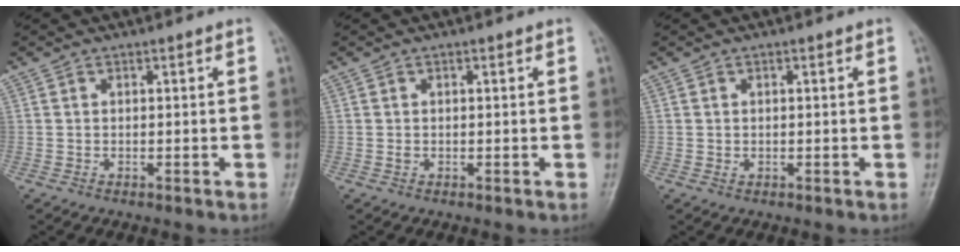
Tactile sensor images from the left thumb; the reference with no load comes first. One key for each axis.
{"total": 0.8, "fx": 0.1, "fy": 0.6, "fz": 0.5, "tx": -0.007, "ty": 0.000, "tz": 0.003}
{"total": 0.8, "fx": 0.1, "fy": 0.6, "fz": 0.5, "tx": -0.006, "ty": -0.001, "tz": 0.004}